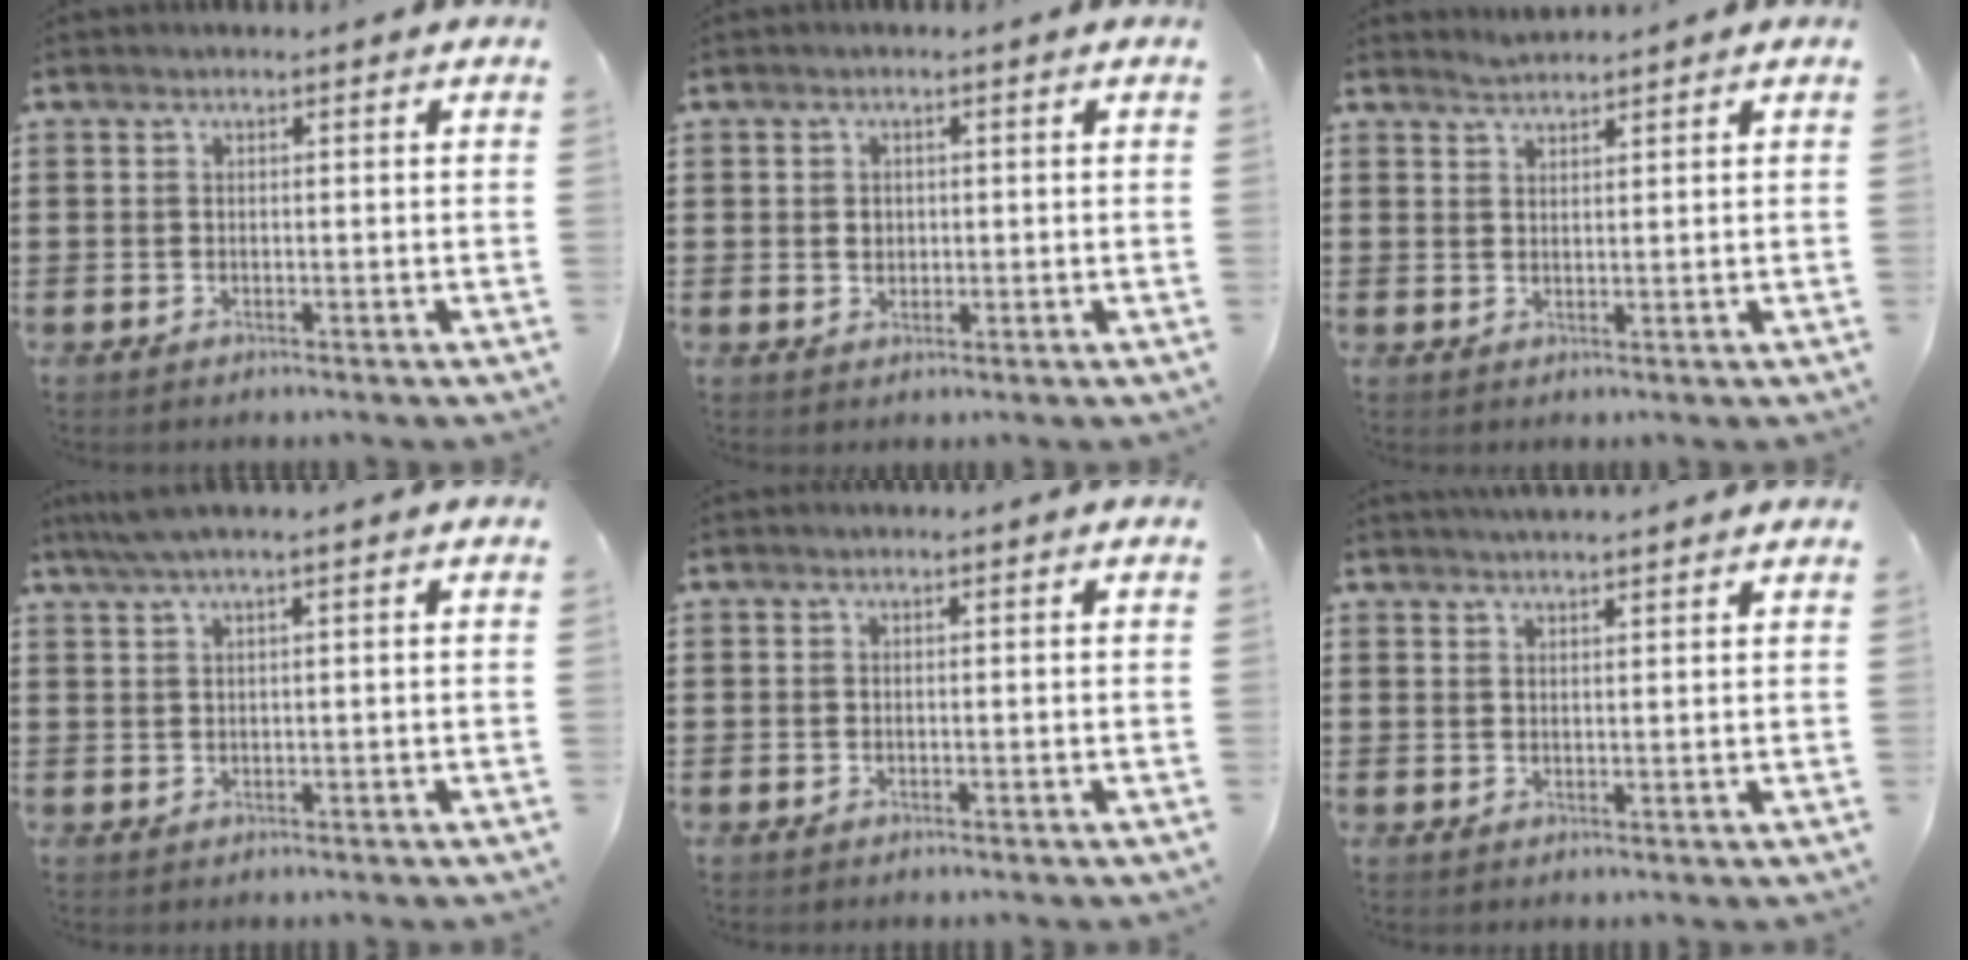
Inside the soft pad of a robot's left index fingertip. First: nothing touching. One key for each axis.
{"total": 1.6, "fx": 0.3, "fy": 1.4, "fz": 0.7, "tx": -0.018, "ty": 0.009, "tz": 0.004}
{"total": 1.7, "fx": 1.7, "fy": 0.0, "fz": 0.0, "tx": -0.003, "ty": 0.003, "tz": 0.033}
{"total": 2.0, "fx": 0.9, "fy": -0.1, "fz": 1.8, "tx": -0.034, "ty": 0.000, "tz": 0.016}
{"total": 0.0}
{"total": 2.2, "fx": 2.2, "fy": 0.0, "fz": 0.4, "tx": -0.012, "ty": 0.000, "tz": 0.042}